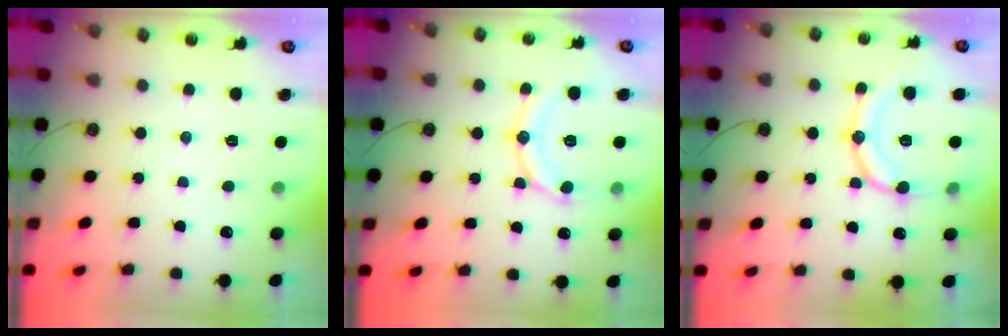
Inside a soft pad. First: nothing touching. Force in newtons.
{"total": 12.0, "press": 12.0, "slide": 1.1}
{"total": 15.7, "press": 15.3, "slide": 3.3}